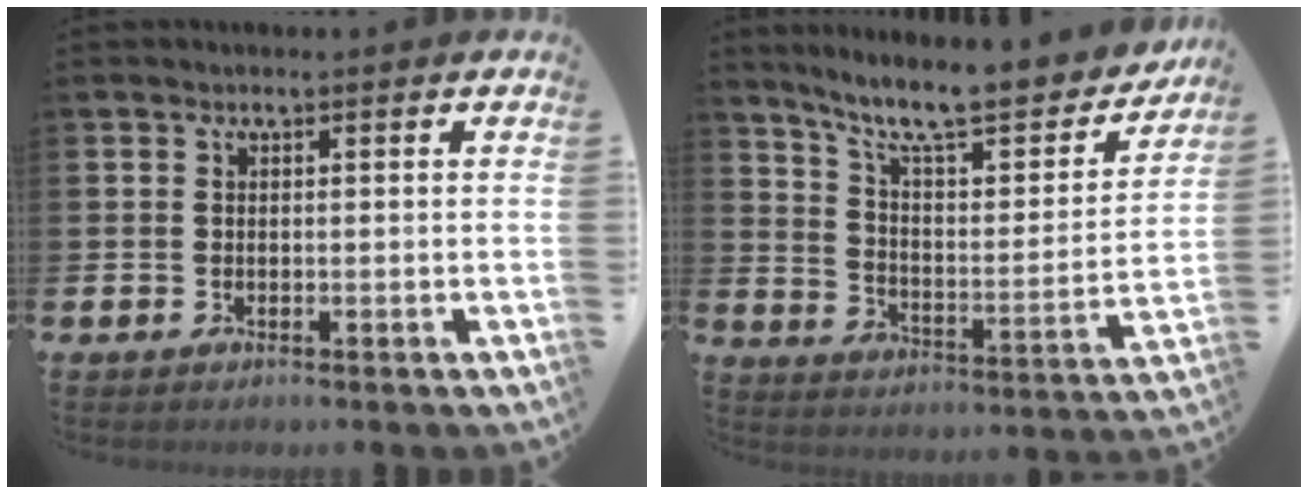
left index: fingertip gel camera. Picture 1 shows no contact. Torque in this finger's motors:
{"motor_torque": [0.43, -0.59, 1.04, 0.21]}